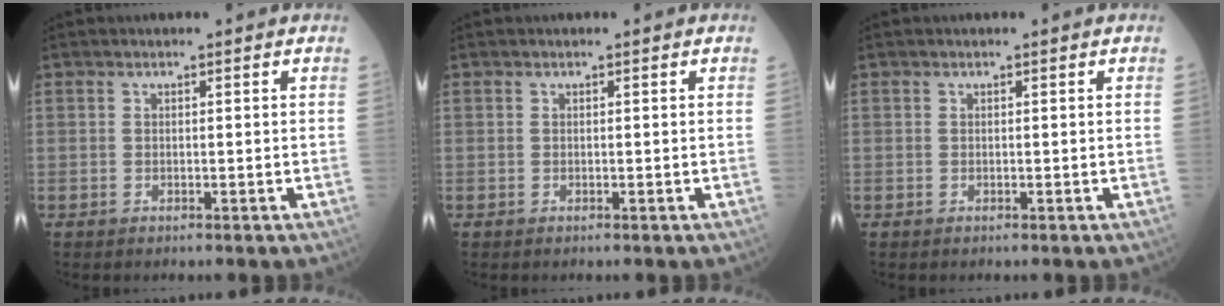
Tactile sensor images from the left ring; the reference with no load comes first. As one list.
[{"total": 0.0}, {"total": 0.0}]